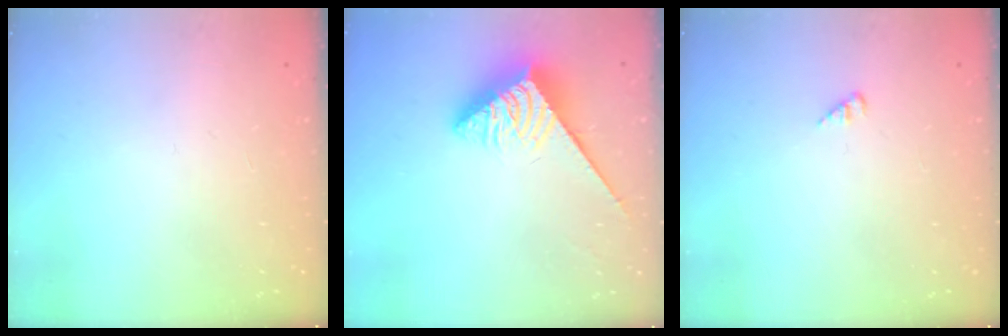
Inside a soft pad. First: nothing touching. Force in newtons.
{"total": 3.7, "press": 3.7, "slide": 0.6}
{"total": 2.1, "press": 2.1, "slide": 0.3}